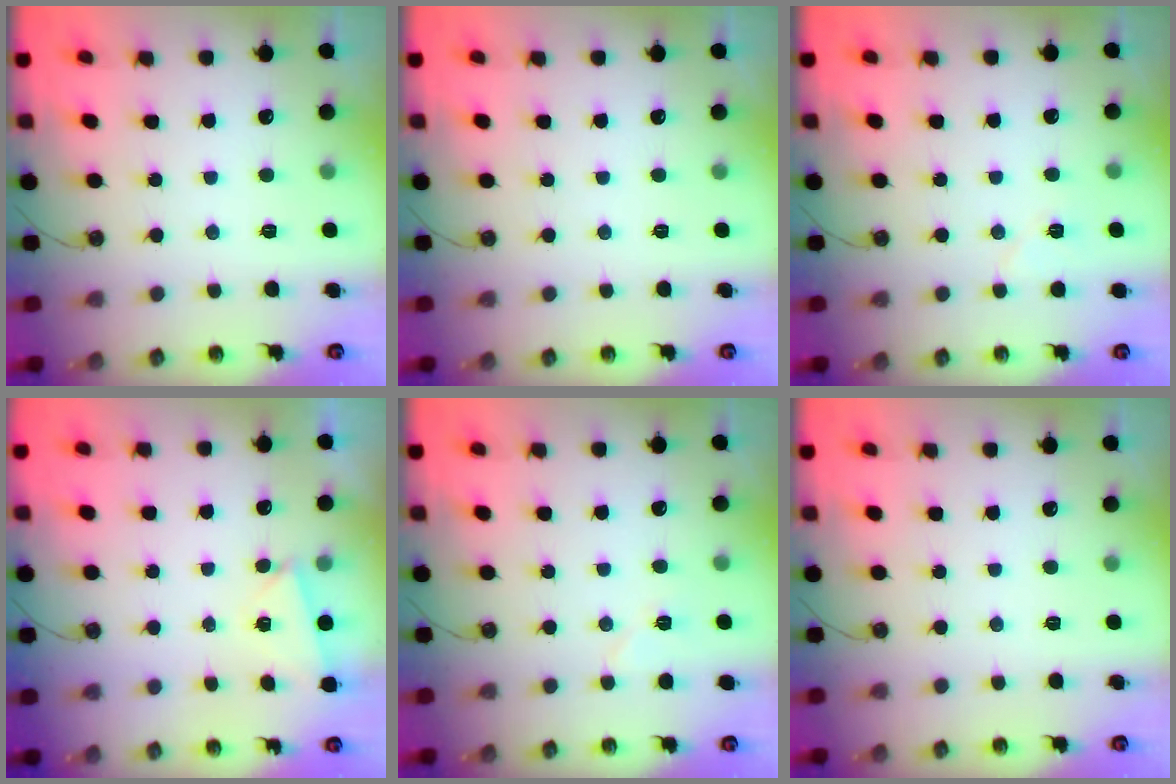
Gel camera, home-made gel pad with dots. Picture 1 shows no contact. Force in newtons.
{"total": 0.0}
{"total": 5.0, "press": 4.9, "slide": 1.3}
{"total": 2.5, "press": 2.1, "slide": 1.5}
{"total": 5.2, "press": 4.9, "slide": 1.7}
{"total": 0.0}